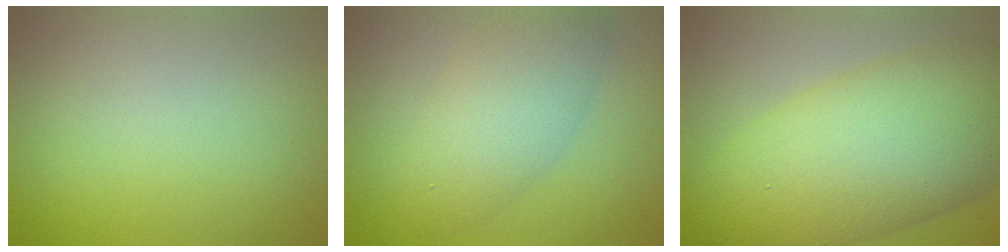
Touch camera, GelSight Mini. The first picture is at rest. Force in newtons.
{"total": 4.7, "press": 4.7, "slide": 0.3}
{"total": 11.2, "press": 11.2, "slide": 0.3}